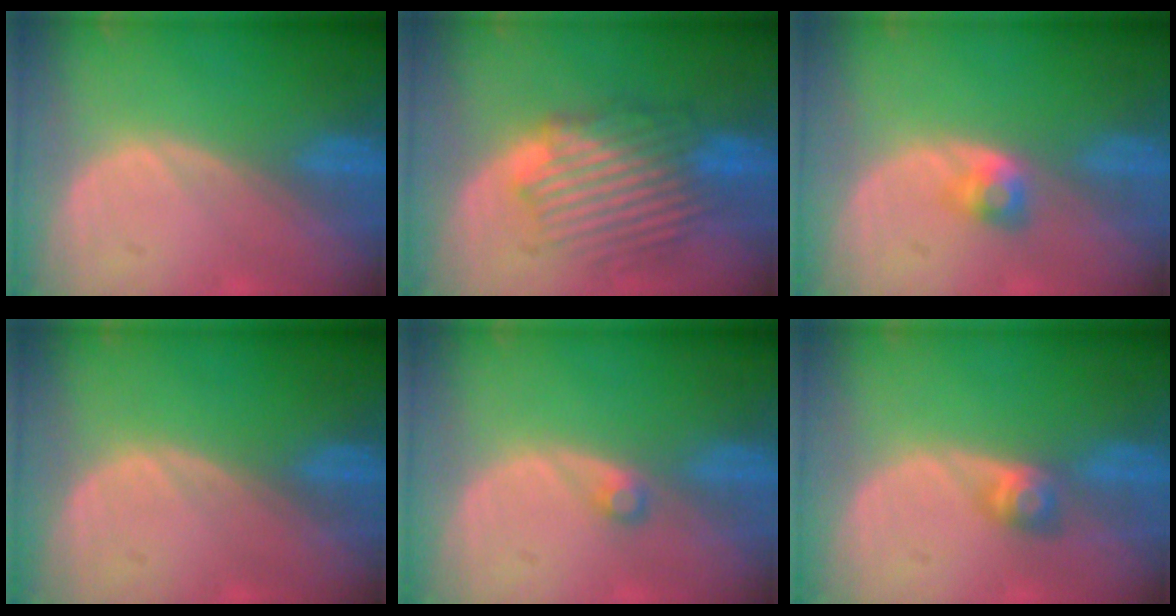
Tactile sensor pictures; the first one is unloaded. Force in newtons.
{"total": 8.6, "press": 8.5, "slide": 1.5}
{"total": 2.6, "press": 2.3, "slide": 1.2}
{"total": 0.0}
{"total": 1.3, "press": 1.2, "slide": 0.3}
{"total": 2.8, "press": 2.5, "slide": 1.3}